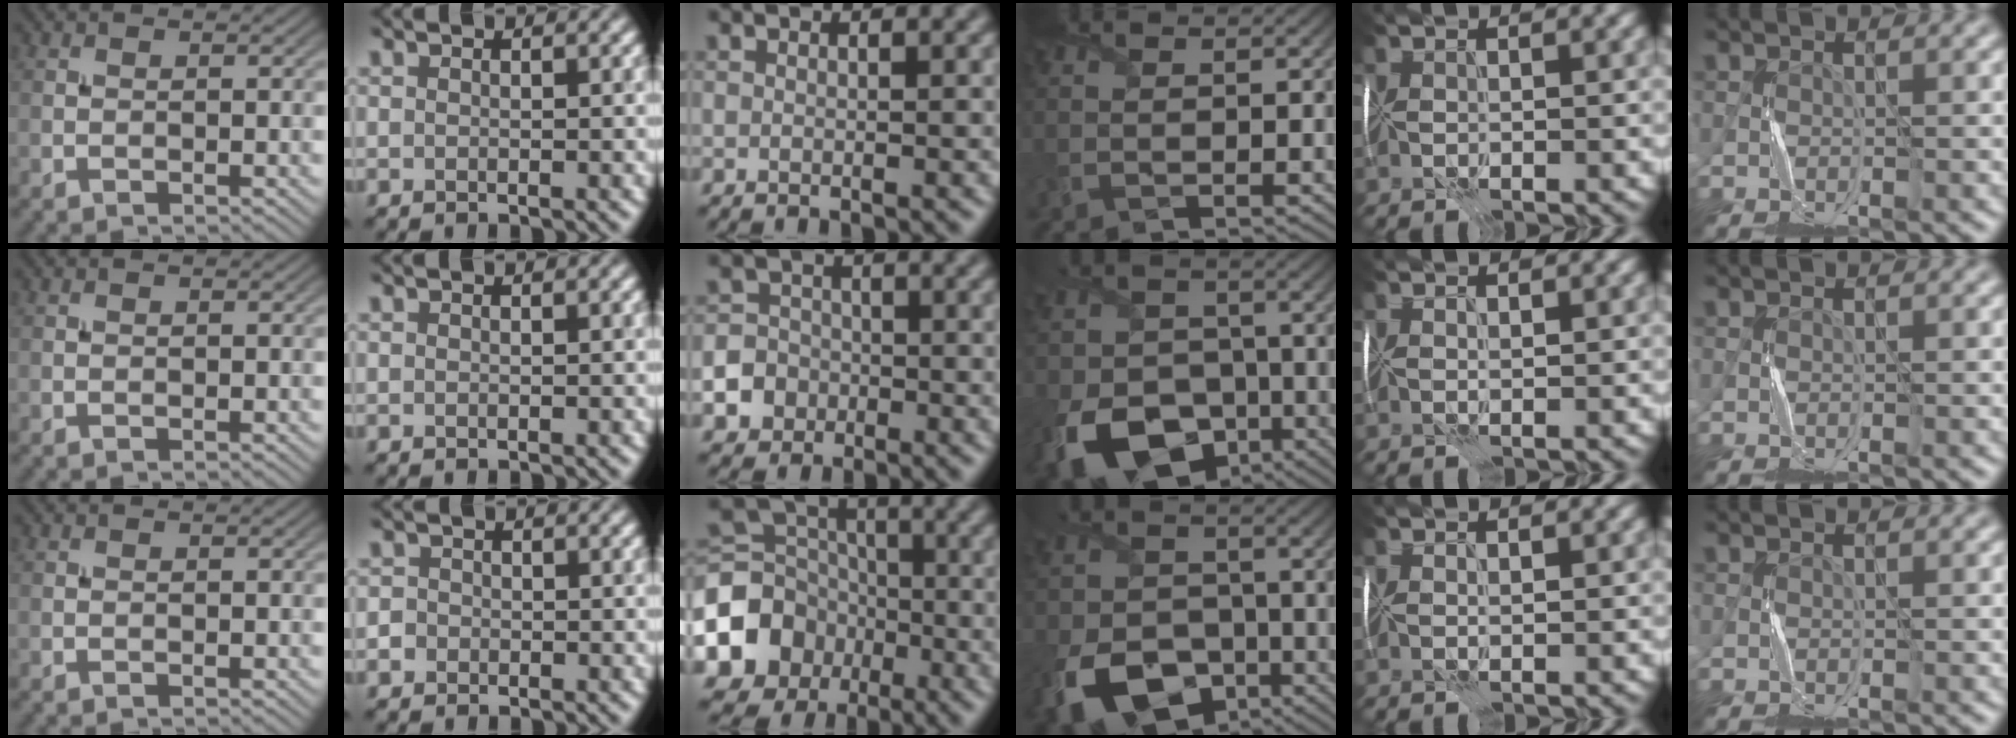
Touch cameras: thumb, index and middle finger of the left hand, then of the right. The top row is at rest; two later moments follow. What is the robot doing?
{"motion": "fold", "object": "handkerchief"}